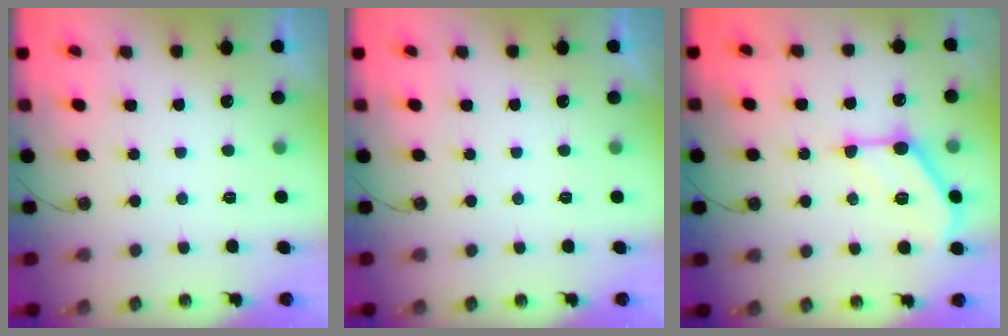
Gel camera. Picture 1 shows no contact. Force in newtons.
{"total": 0.0}
{"total": 13.0, "press": 13.0, "slide": 0.5}